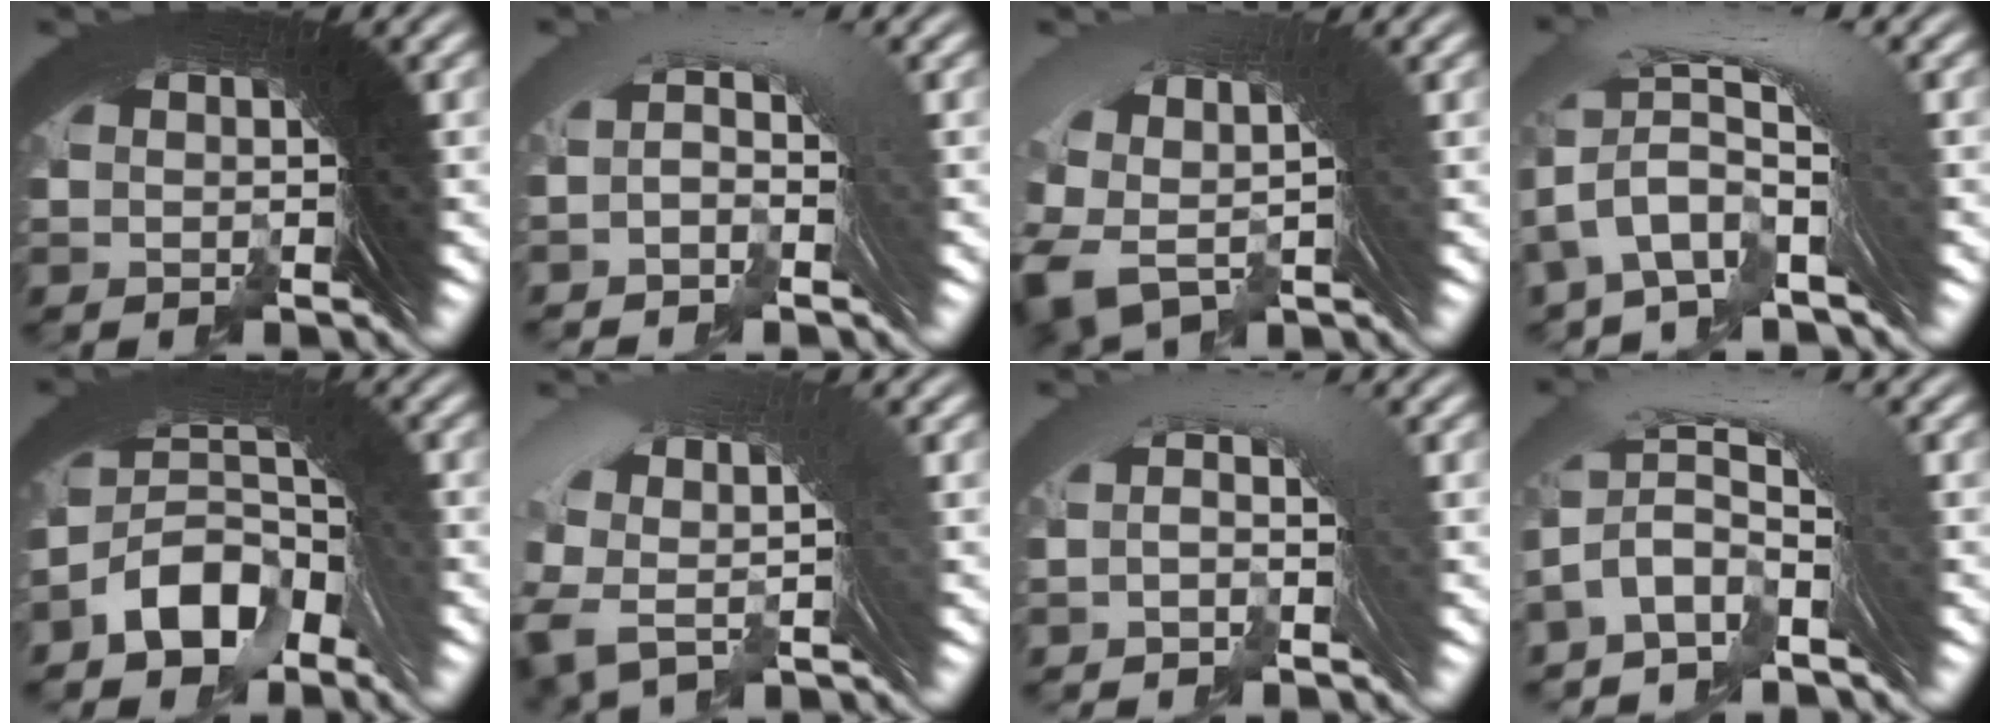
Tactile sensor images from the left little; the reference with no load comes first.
{"total": 3.4, "force": [0.2, 1.5, 3.1], "torque": [-0.033, 0.027, -0.013]}
{"total": 4.4, "force": [0.0, 2.9, 3.3], "torque": [-0.076, -0.011, 0.016]}
{"total": 4.0, "force": [0.0, 2.0, 3.5], "torque": [-0.072, 0.007, -0.011]}
{"total": 5.2, "force": [-0.9, 2.7, 4.3], "torque": [-0.104, -0.015, -0.004]}
{"total": 3.3, "force": [0.3, 1.4, 3.0], "torque": [-0.054, 0.006, 0.013]}
{"total": 3.0, "force": [0.1, 1.0, 2.9], "torque": [-0.029, 0.027, -0.010]}
{"total": 5.8, "force": [-0.2, 4.1, 4.2], "torque": [-0.097, 0.005, -0.018]}